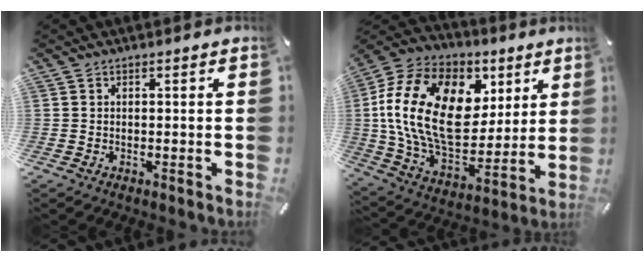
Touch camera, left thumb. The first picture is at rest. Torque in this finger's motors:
{"motor_torque": [2.19, 2.82, 1.76, -1.01, 1.05]}